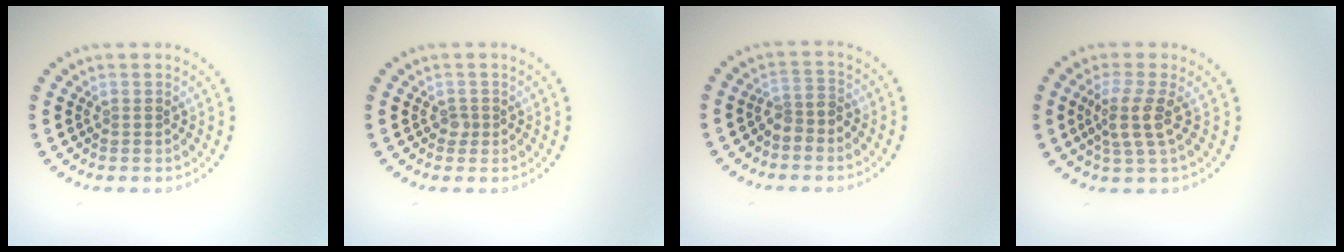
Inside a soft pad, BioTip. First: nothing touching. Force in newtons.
{"total": 0.8, "press": 0.6, "slide": 0.6}
{"total": 2.0, "press": 1.6, "slide": 1.3}
{"total": 3.0, "press": 2.4, "slide": 1.9}